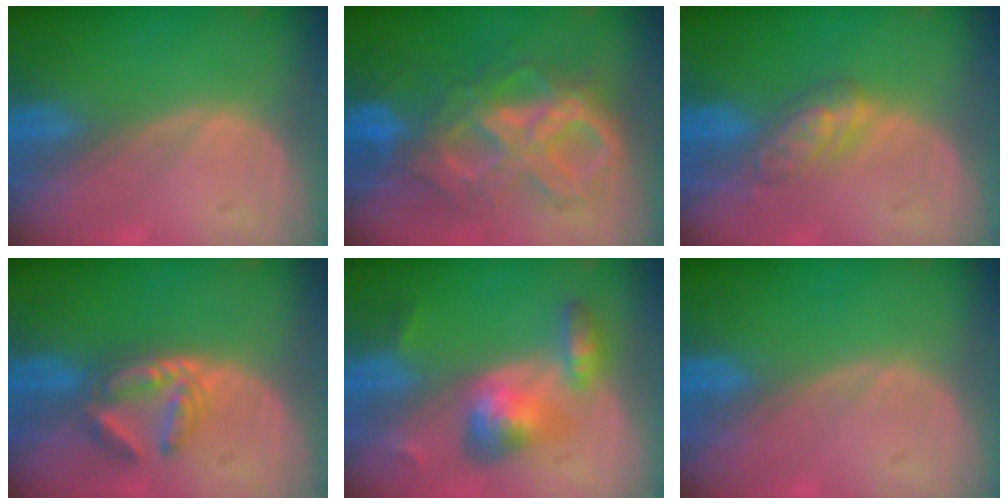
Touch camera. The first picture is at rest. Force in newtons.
{"total": 10.5, "press": 10.4, "slide": 1.3}
{"total": 4.6, "press": 4.5, "slide": 1.0}
{"total": 5.7, "press": 5.1, "slide": 2.6}
{"total": 6.2, "press": 6.1, "slide": 1.0}
{"total": 0.0}